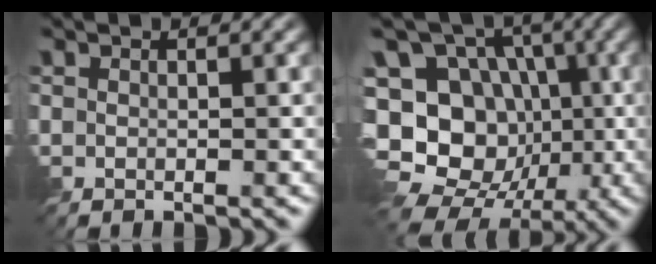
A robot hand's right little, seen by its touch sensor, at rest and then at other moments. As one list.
[{"total": 18.7, "force": [-5.4, 15.7, 8.5], "torque": [-0.192, 0.012, -0.102]}]